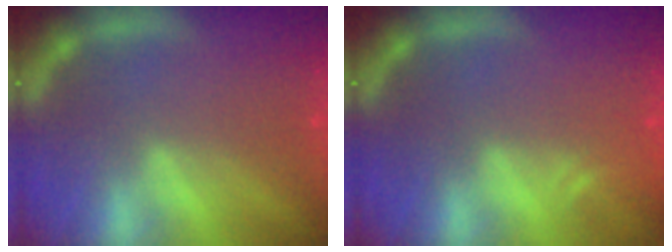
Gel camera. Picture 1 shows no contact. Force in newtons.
{"total": 1.5}